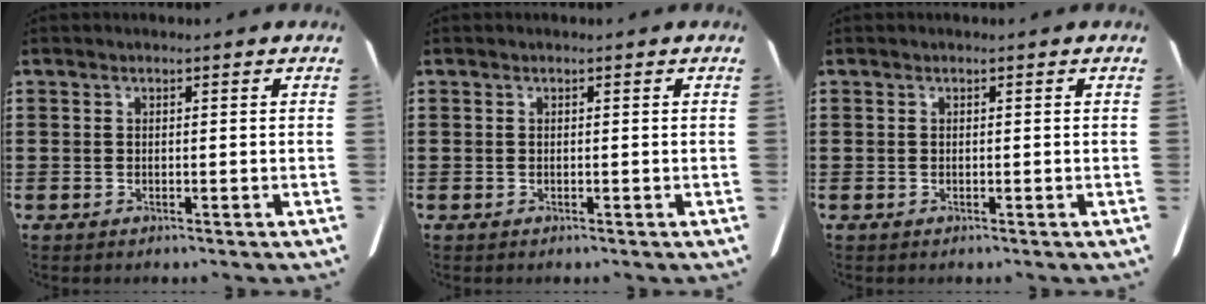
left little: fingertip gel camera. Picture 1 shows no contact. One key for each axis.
{"total": 0.0}
{"total": 0.0}